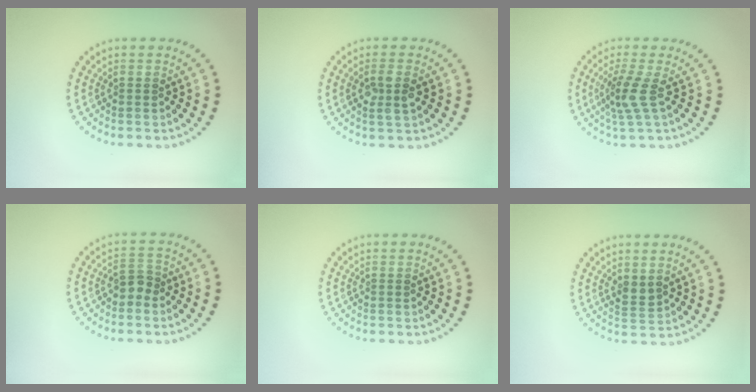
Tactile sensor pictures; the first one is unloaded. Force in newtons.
{"total": 2.2, "press": 2.1, "slide": 0.7}
{"total": 2.7, "press": 2.0, "slide": 1.8}
{"total": 1.5, "press": 1.3, "slide": 0.7}
{"total": 0.0}
{"total": 1.3, "press": 1.1, "slide": 0.6}